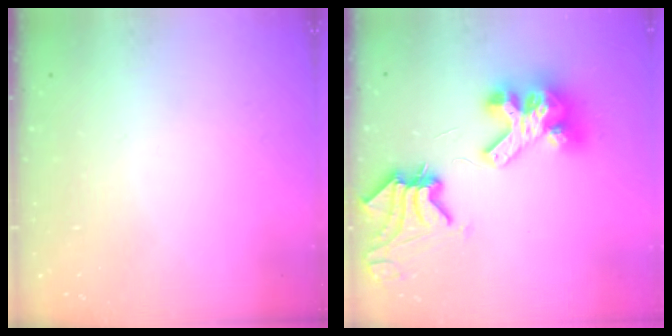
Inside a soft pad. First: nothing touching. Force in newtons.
{"total": 12.4, "press": 12.3, "slide": 1.4}